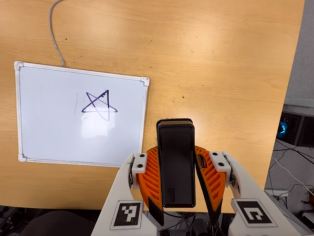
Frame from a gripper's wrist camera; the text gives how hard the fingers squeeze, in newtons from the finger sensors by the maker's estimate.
{"total": 6.8, "left": 5.4, "right": 8.3}